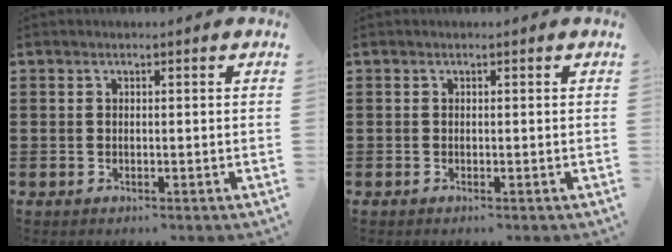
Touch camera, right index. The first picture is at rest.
{"total": 0.0}